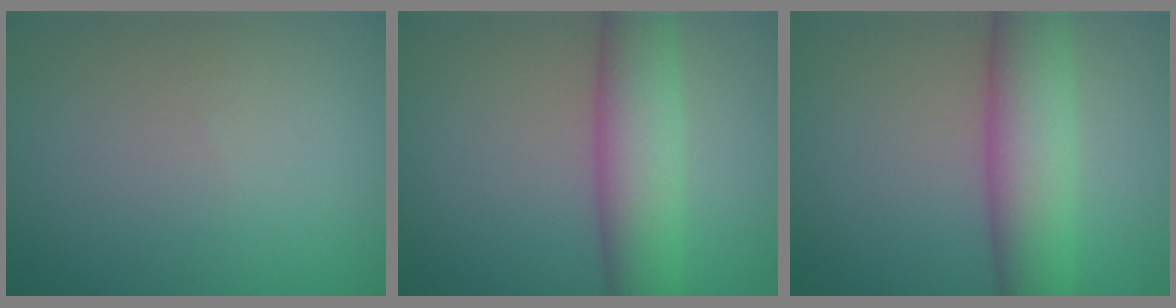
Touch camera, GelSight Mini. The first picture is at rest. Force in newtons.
{"total": 6.2, "press": 6.2, "slide": 0.2}
{"total": 6.5, "press": 6.5, "slide": 0.1}